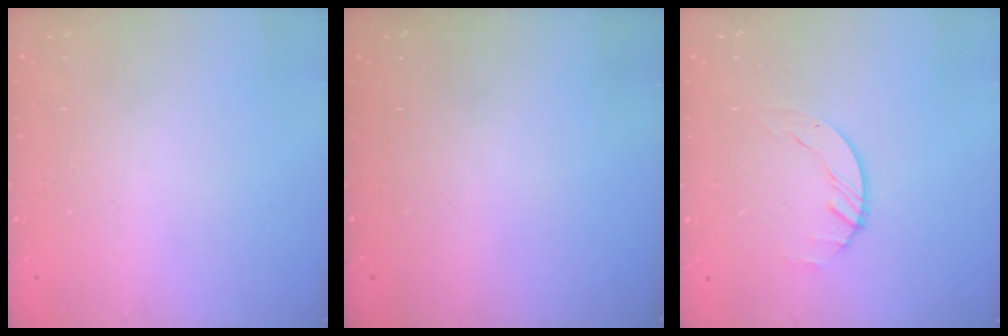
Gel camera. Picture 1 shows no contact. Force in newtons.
{"total": 0.0}
{"total": 1.5, "press": 1.5, "slide": 0.2}